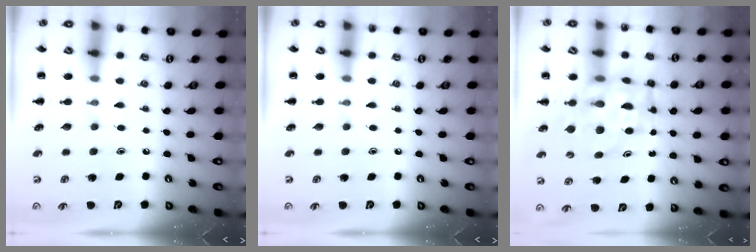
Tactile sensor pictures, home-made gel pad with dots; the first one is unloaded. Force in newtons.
{"total": 0.0}
{"total": 12.1, "press": 11.5, "slide": 3.6}